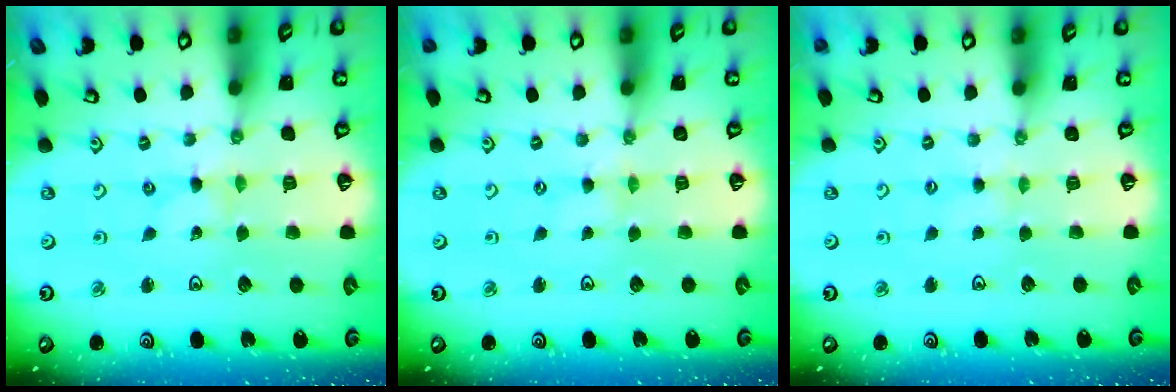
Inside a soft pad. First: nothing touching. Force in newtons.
{"total": 1.3, "press": 1.2, "slide": 0.3}
{"total": 2.5, "press": 2.5, "slide": 0.3}